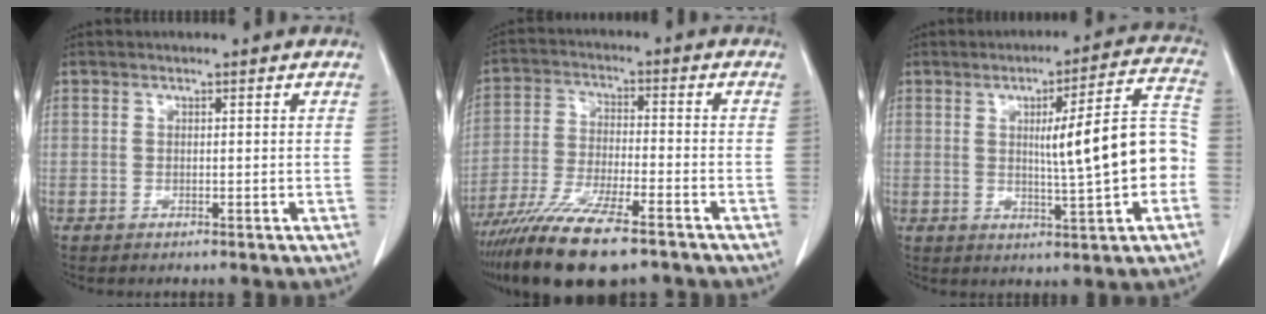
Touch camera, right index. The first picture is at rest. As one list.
[{"total": 15.6, "force": [-11.5, 2.6, 10.2], "torque": [-0.203, -0.043, -0.199]}, {"total": 12.3, "force": [-0.8, 0.8, 12.2], "torque": [-0.166, 0.023, -0.006]}]